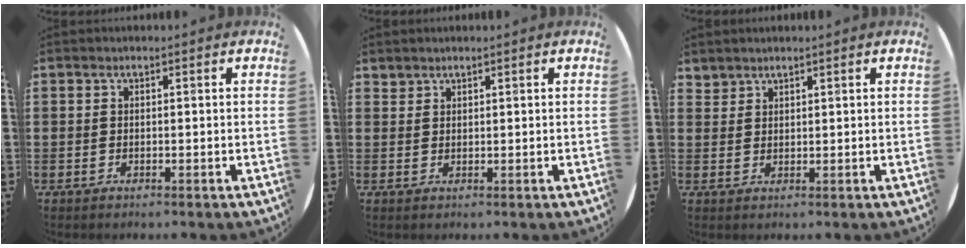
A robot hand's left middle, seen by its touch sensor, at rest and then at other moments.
{"total": 1.2, "force": [1.2, 0.3, -0.3], "torque": [0.003, 0.002, 0.024]}
{"total": 1.7, "force": [1.6, 0.5, -0.2], "torque": [0.001, 0.001, 0.033]}